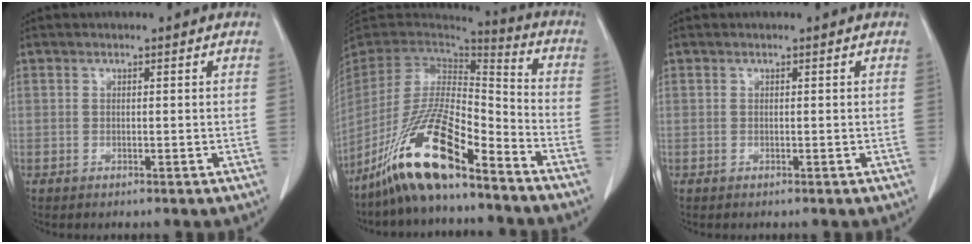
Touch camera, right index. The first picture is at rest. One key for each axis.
{"total": 16.2, "fx": -11.0, "fy": 2.8, "fz": 11.5, "tx": -0.224, "ty": -0.010, "tz": -0.205}
{"total": 0.0}